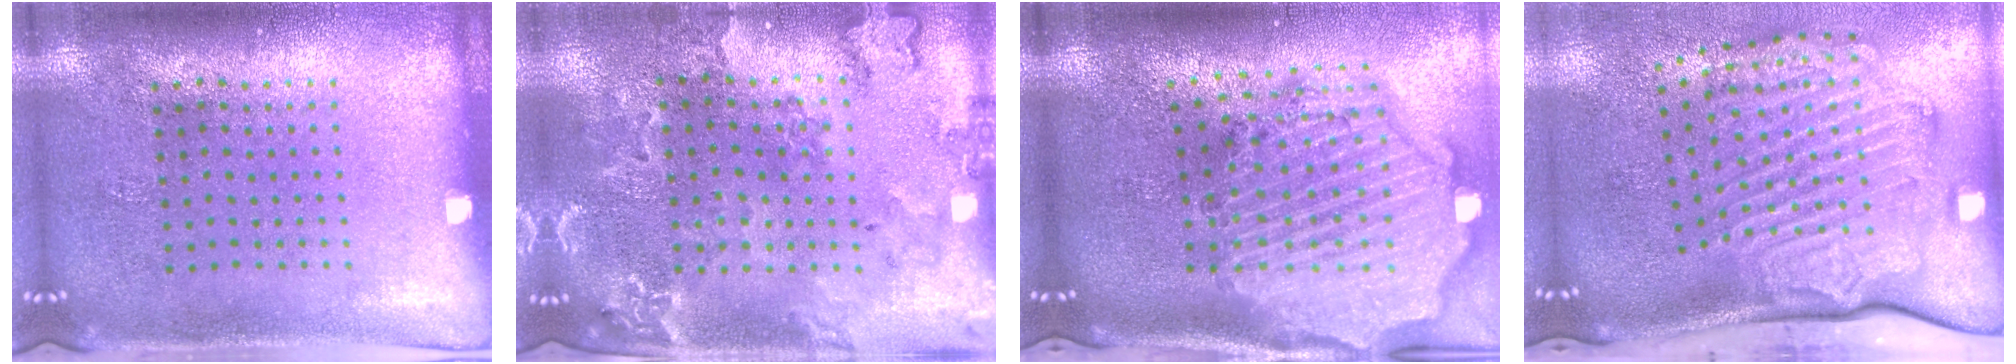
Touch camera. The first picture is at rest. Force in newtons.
{"total": 1.1, "press": 1.1, "slide": 0.2}
{"total": 3.8, "press": 3.1, "slide": 2.1}
{"total": 3.6, "press": 2.4, "slide": 2.6}